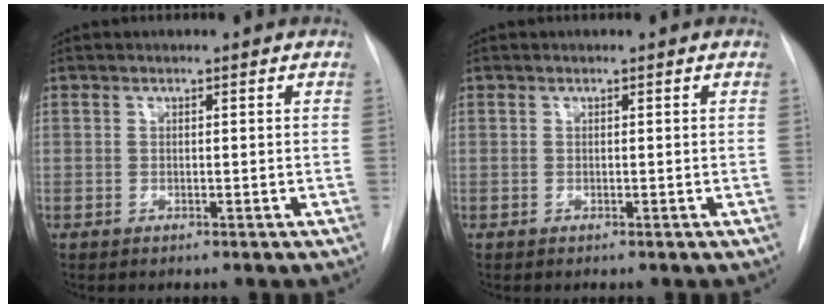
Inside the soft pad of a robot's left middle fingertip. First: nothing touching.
{"total": 0.0}